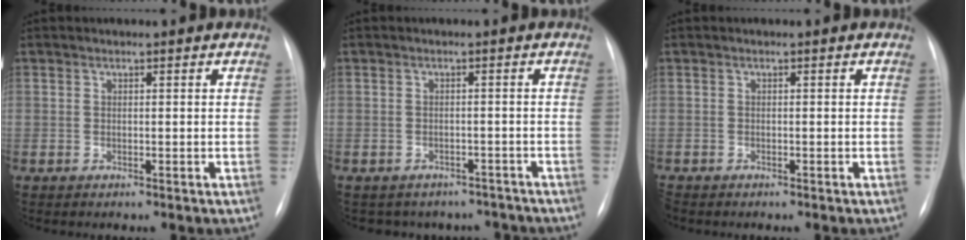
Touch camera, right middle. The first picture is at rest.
{"total": 8.5, "force": [-7.5, 4.2, 0.2], "torque": [0.009, 0.026, -0.078]}
{"total": 1.0, "force": [-0.9, 0.4, 0.3], "torque": [-0.005, -0.001, -0.014]}